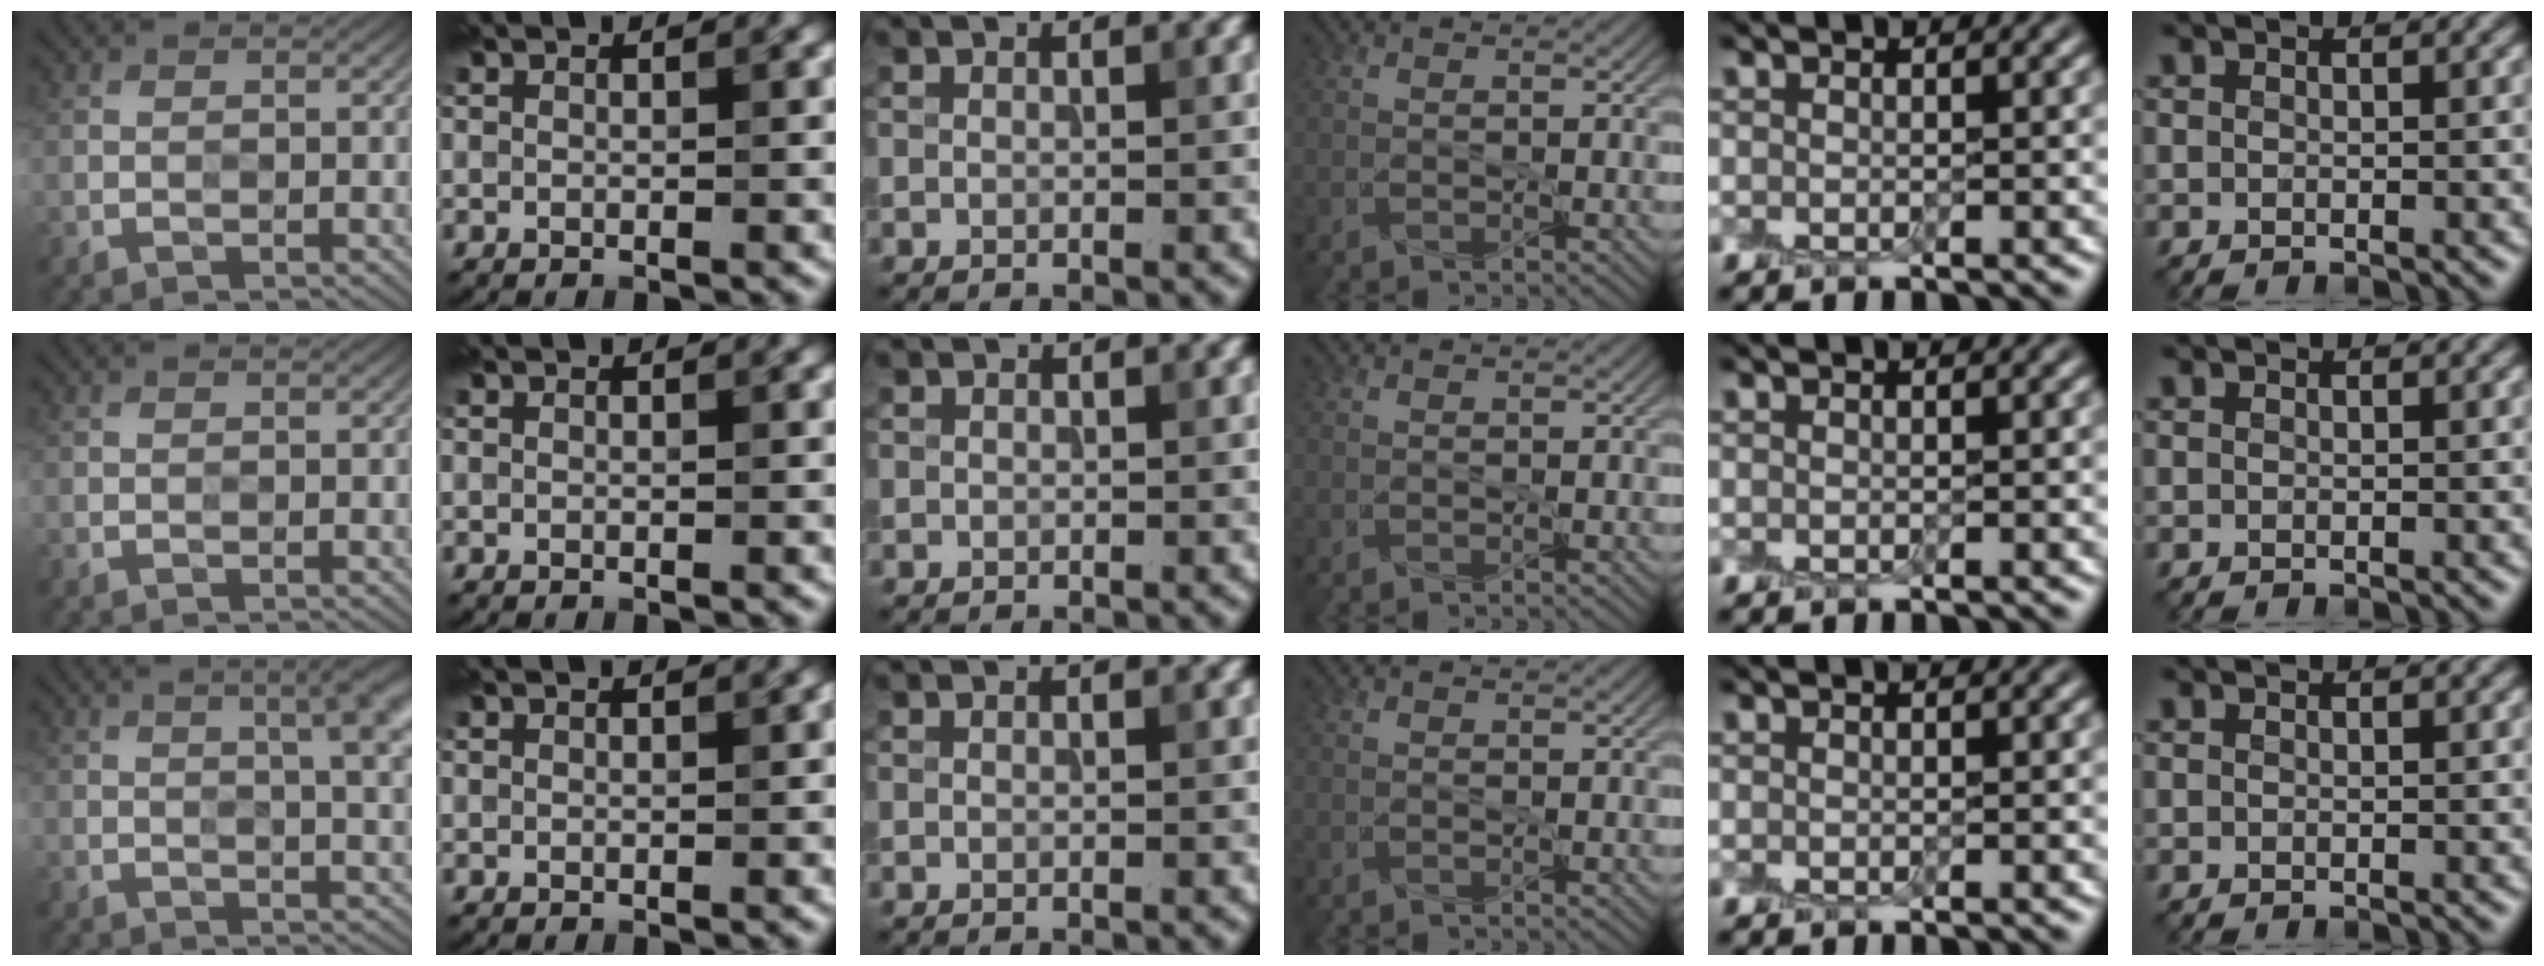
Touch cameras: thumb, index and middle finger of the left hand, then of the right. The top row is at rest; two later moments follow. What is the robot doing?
{"motion": "peel", "object": "plastic screen protector"}